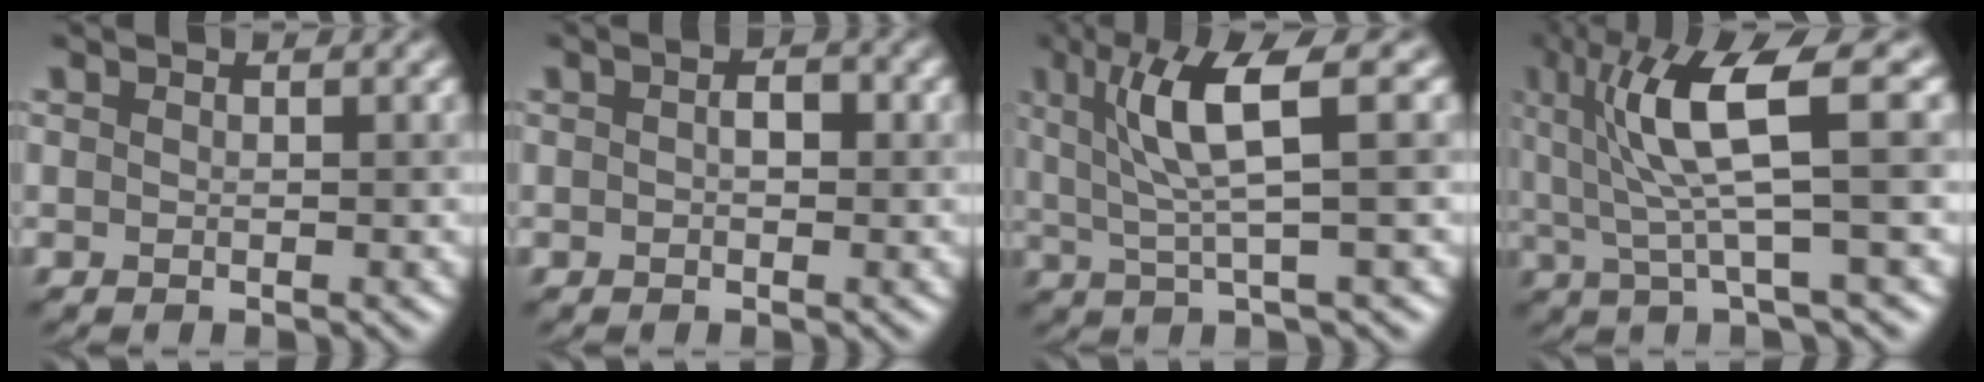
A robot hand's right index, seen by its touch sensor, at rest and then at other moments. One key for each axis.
{"total": 1.7, "fx": 0.4, "fy": 1.0, "fz": 1.3, "tx": -0.013, "ty": 0.001, "tz": -0.002}
{"total": 6.3, "fx": 2.0, "fy": 1.0, "fz": 5.9, "tx": -0.108, "ty": 0.006, "tz": 0.035}
{"total": 7.8, "fx": 2.1, "fy": 1.2, "fz": 7.4, "tx": -0.136, "ty": 0.006, "tz": 0.035}